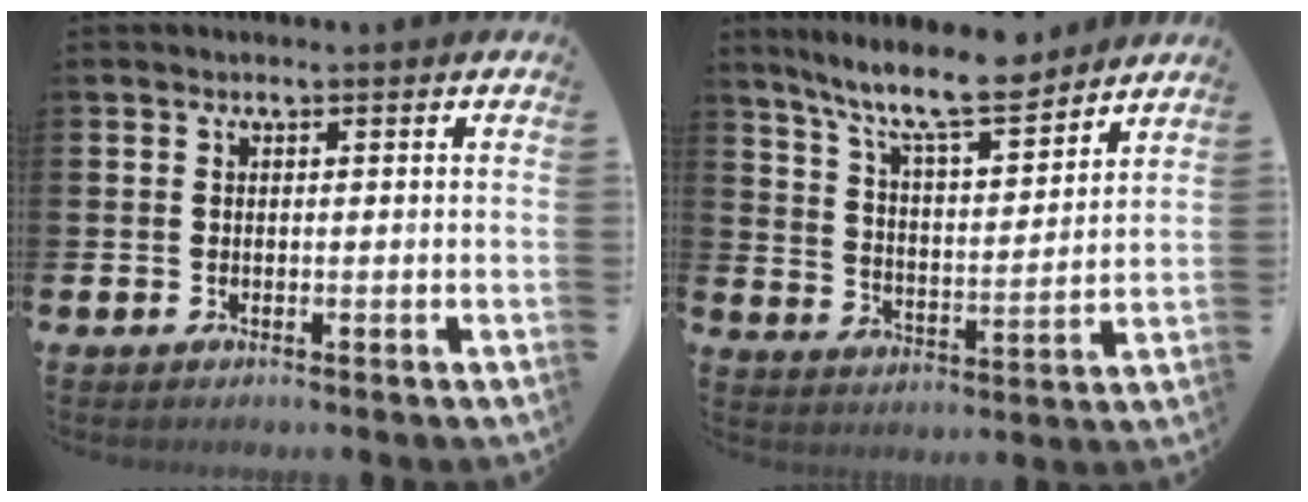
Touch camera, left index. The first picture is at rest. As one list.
[{"total": 10.7, "force": [9.4, 1.8, 4.9], "torque": [-0.114, -0.052, 0.163]}]